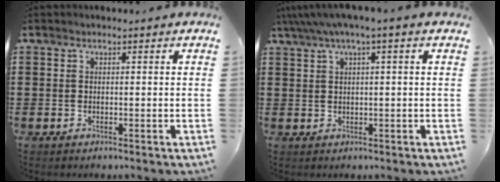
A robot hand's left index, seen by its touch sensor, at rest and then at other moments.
{"total": 2.5, "force": [0.7, 0.0, 2.4], "torque": [-0.046, 0.000, 0.010]}